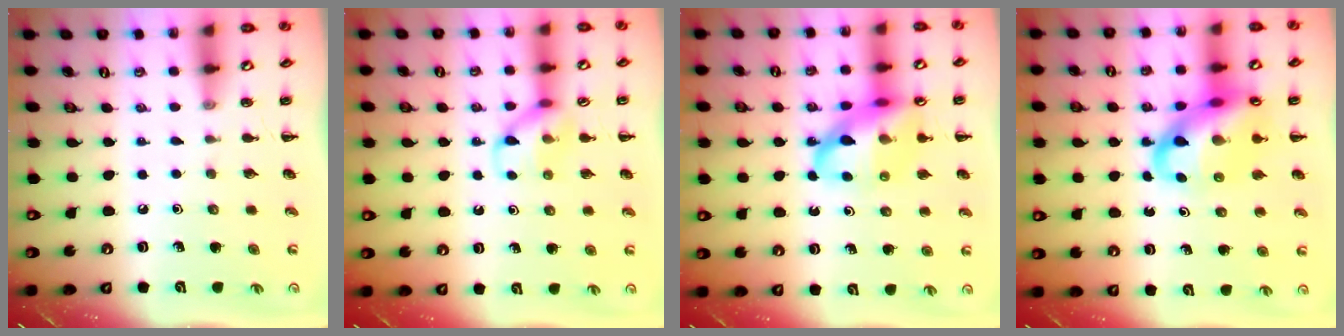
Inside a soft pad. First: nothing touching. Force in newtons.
{"total": 10.2, "press": 10.2, "slide": 0.9}
{"total": 18.1, "press": 17.7, "slide": 3.6}
{"total": 18.6, "press": 18.1, "slide": 4.0}